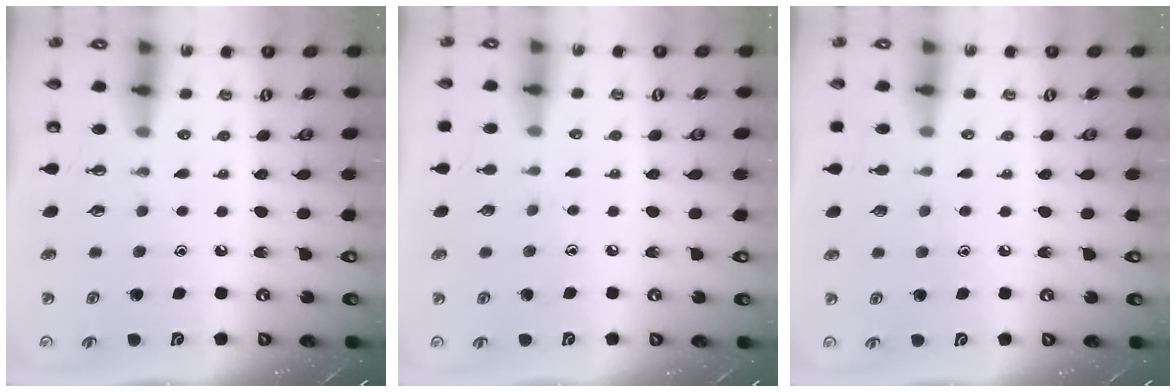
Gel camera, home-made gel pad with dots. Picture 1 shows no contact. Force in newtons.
{"total": 3.9, "press": 3.8, "slide": 0.4}
{"total": 3.7, "press": 3.7, "slide": 0.4}